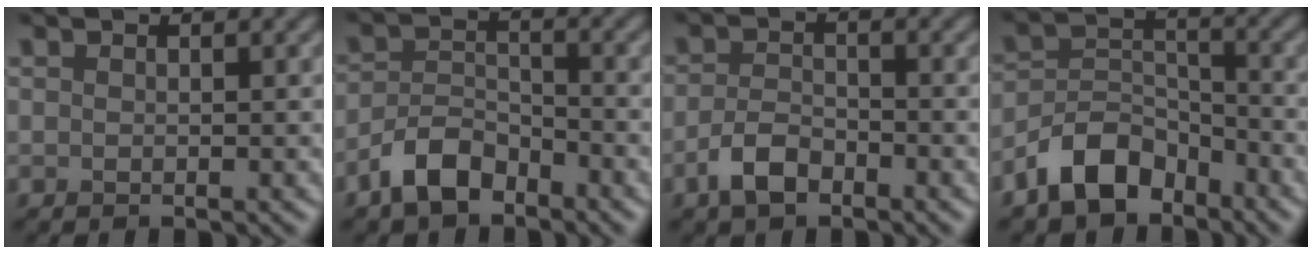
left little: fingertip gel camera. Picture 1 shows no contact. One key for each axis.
{"total": 4.0, "fx": -3.1, "fy": 1.8, "fz": 1.9, "tx": -0.033, "ty": 0.006, "tz": -0.066}
{"total": 2.9, "fx": -1.9, "fy": 1.4, "fz": 1.7, "tx": -0.035, "ty": 0.002, "tz": -0.044}
{"total": 5.8, "fx": -4.3, "fy": 3.0, "fz": 2.6, "tx": -0.043, "ty": 0.005, "tz": -0.090}